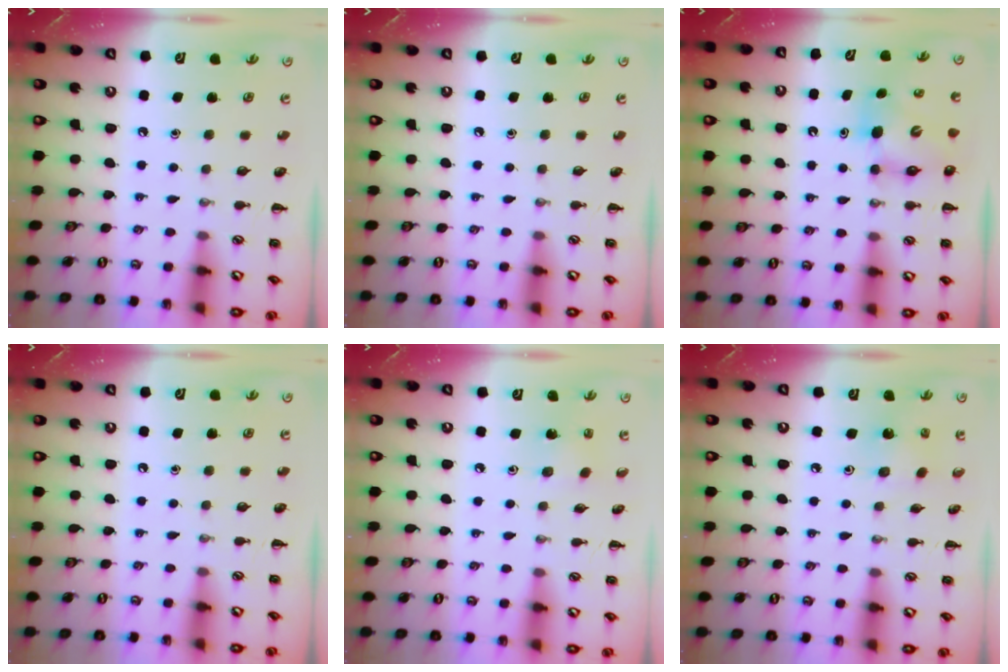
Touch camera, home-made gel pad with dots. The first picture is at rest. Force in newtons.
{"total": 0.0}
{"total": 7.5, "press": 7.4, "slide": 1.2}
{"total": 0.0}
{"total": 1.8, "press": 1.7, "slide": 0.7}
{"total": 2.4, "press": 2.2, "slide": 0.8}